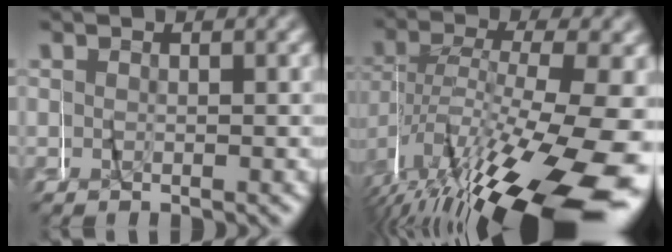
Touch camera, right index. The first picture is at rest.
{"total": 13.2, "force": [-5.0, 5.7, 10.8], "torque": [-0.165, -0.012, -0.064]}